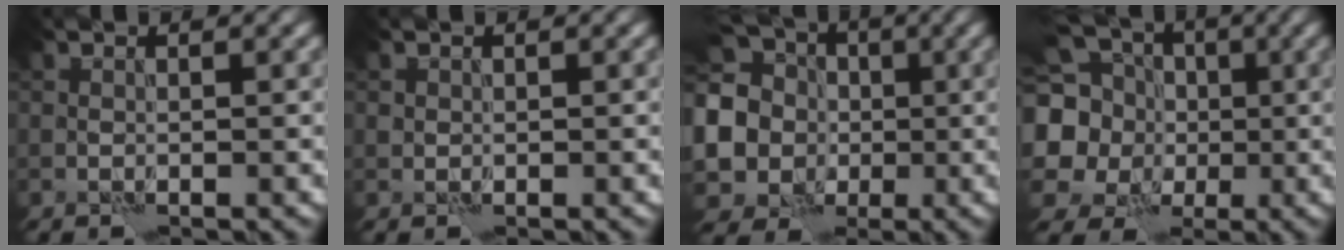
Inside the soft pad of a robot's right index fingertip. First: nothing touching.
{"total": 0.5, "force": [0.2, 0.5, 0.0], "torque": [0.005, -0.001, 0.003]}
{"total": 11.3, "force": [-0.3, 10.3, 4.7], "torque": [-0.127, 0.010, -0.031]}
{"total": 14.6, "force": [2.3, 12.9, 6.5], "torque": [-0.190, 0.026, 0.009]}